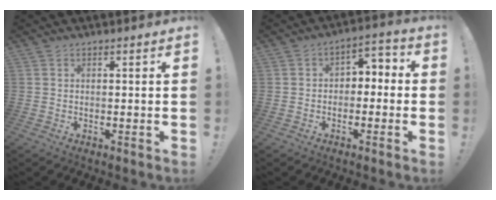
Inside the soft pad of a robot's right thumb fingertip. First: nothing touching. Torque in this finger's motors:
{"motor_torque": [0.06, 0.03, 0.00, 0.00, 0.13]}